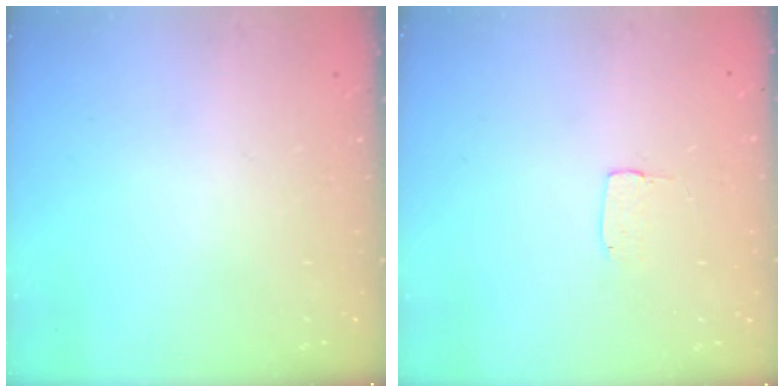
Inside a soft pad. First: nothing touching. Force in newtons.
{"total": 2.9, "press": 2.9, "slide": 0.2}